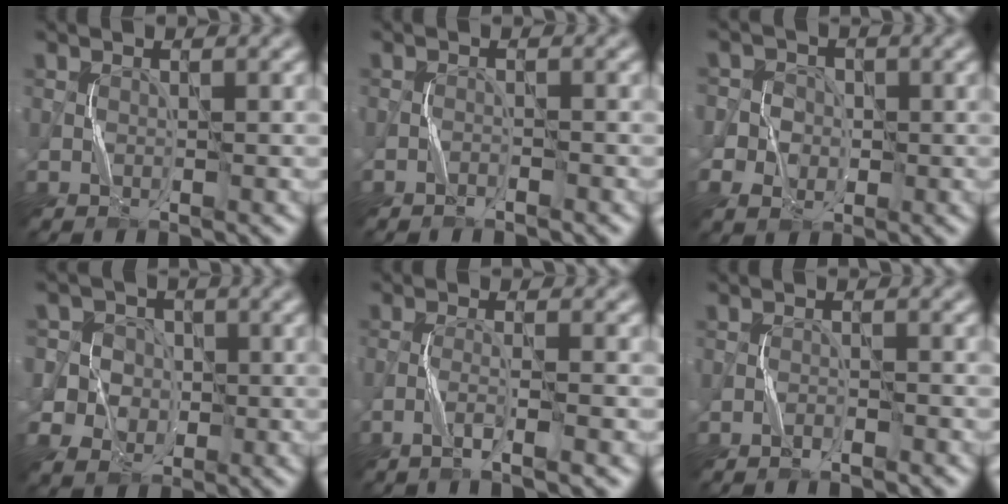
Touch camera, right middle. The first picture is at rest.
{"total": 0.7, "force": [-0.7, 0.1, 0.1], "torque": [-0.001, 0.002, -0.014]}
{"total": 5.0, "force": [-1.3, 4.6, 1.3], "torque": [-0.013, 0.014, -0.045]}
{"total": 7.0, "force": [-0.4, 6.7, 1.9], "torque": [-0.035, 0.033, -0.036]}
{"total": 2.5, "force": [-1.4, 0.0, 2.0], "torque": [-0.036, 0.004, -0.036]}
{"total": 1.0, "force": [-1.0, 0.1, 0.3], "torque": [-0.006, 0.002, -0.019]}